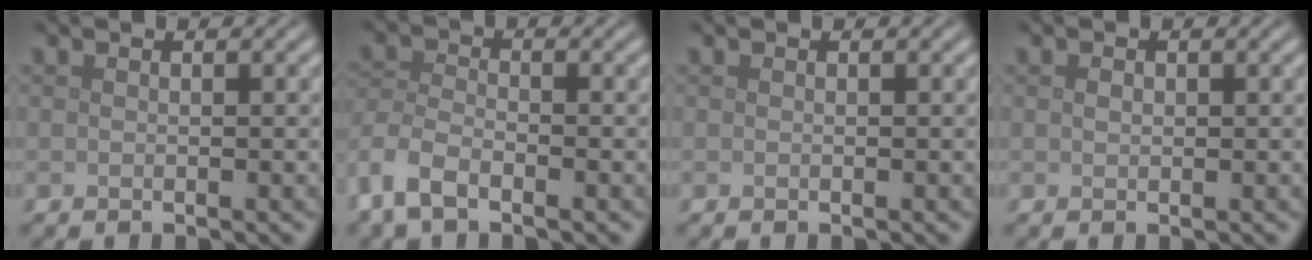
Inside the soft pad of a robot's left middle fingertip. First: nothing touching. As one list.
[{"total": 4.7, "force": [-3.1, 2.3, 2.7], "torque": [-0.054, -0.003, -0.074]}, {"total": 0.0}, {"total": 0.6, "force": [0.1, 0.5, 0.3], "torque": [-0.006, -0.001, 0.001]}]